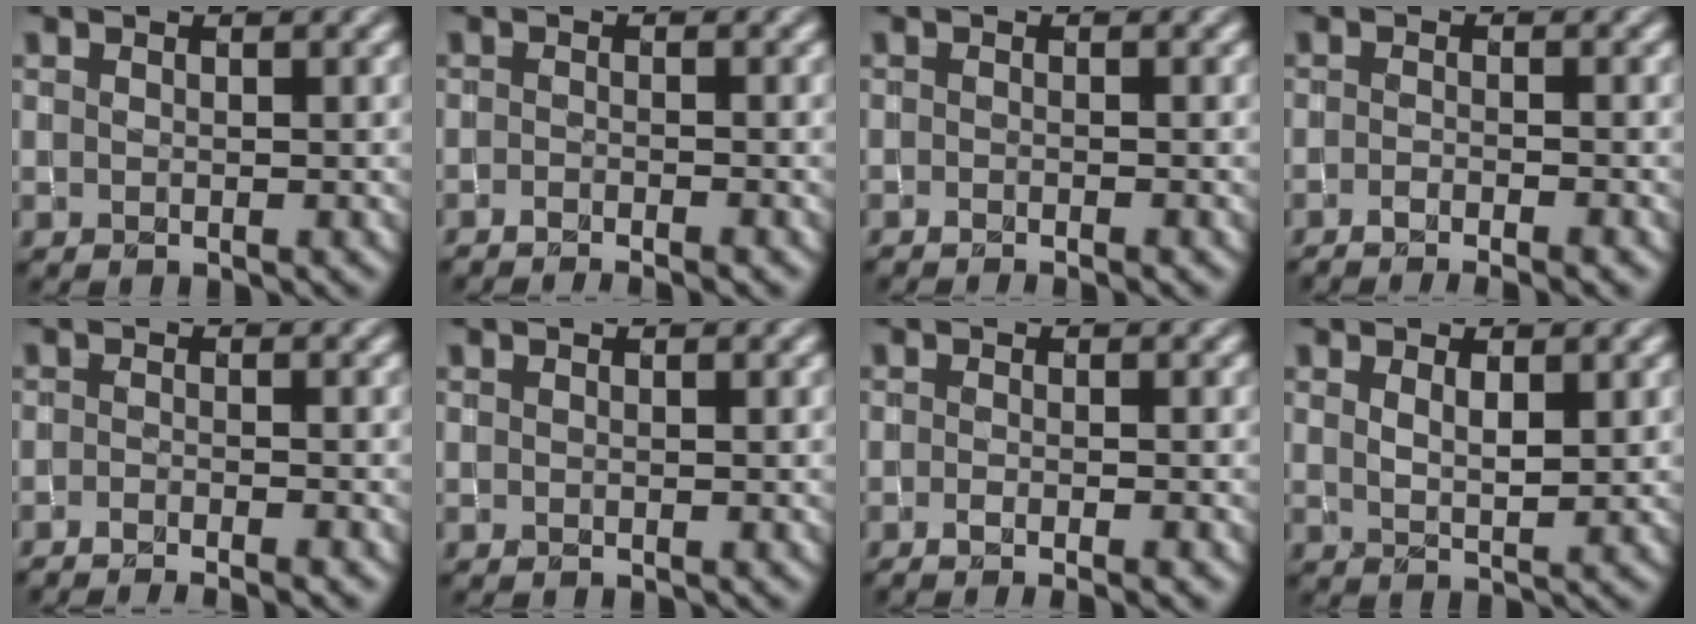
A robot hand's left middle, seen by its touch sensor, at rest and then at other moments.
{"total": 2.9, "force": [-2.2, 0.5, 1.9], "torque": [-0.027, 0.002, -0.041]}
{"total": 2.0, "force": [-1.5, 0.4, 1.3], "torque": [-0.015, -0.002, -0.026]}
{"total": 3.7, "force": [-2.6, 0.8, 2.5], "torque": [-0.038, 0.003, -0.041]}
{"total": 3.7, "force": [-2.8, 0.7, 2.4], "torque": [-0.033, 0.002, -0.049]}
{"total": 0.0}
{"total": 3.0, "force": [-1.5, 1.0, 2.4], "torque": [-0.031, -0.002, -0.020]}
{"total": 1.6, "force": [1.0, 0.4, 1.2], "torque": [-0.021, 0.000, 0.021]}